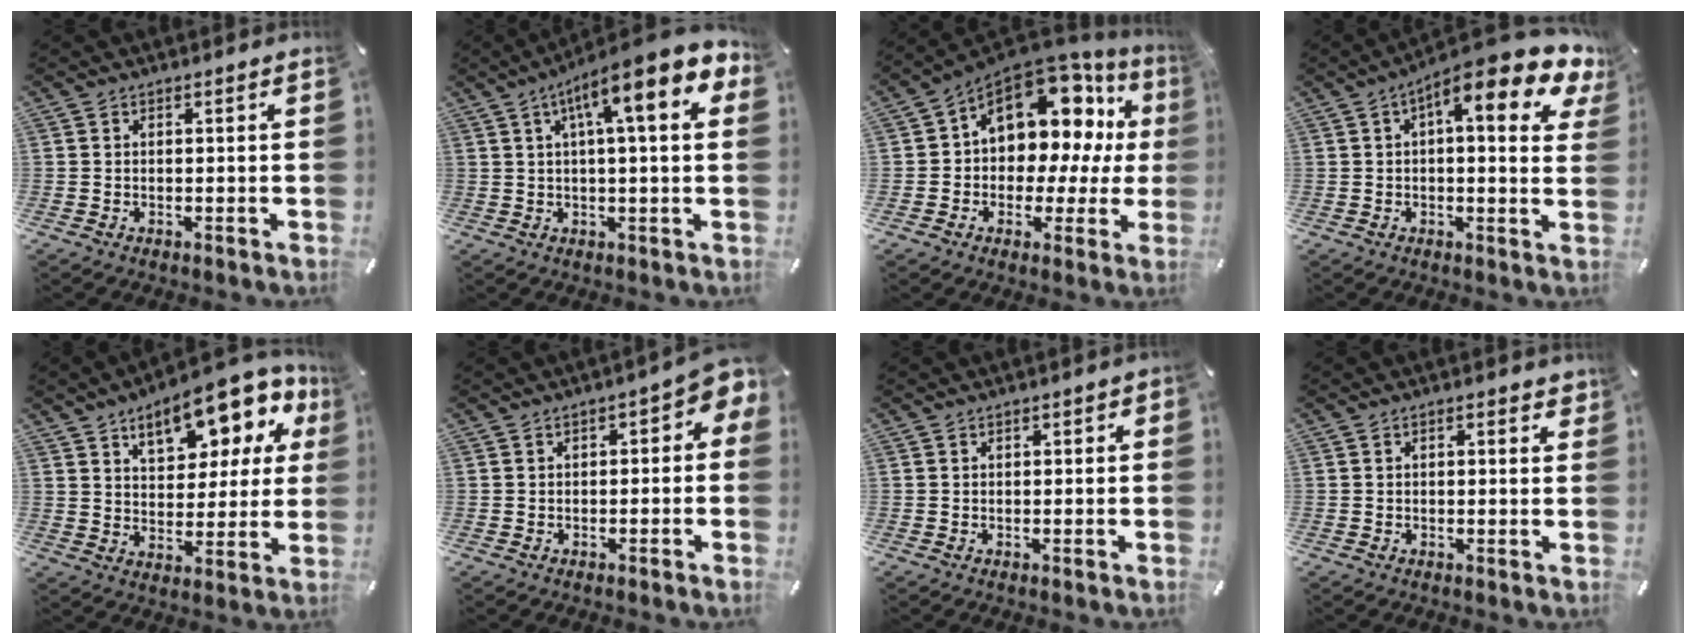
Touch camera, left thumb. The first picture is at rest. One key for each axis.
{"total": 14.5, "fx": 6.0, "fy": 2.6, "fz": 13.0, "tx": -0.215, "ty": -0.024, "tz": 0.091}
{"total": 14.7, "fx": 6.6, "fy": 10.0, "fz": 8.5, "tx": -0.115, "ty": -0.059, "tz": 0.114}
{"total": 12.9, "fx": 6.5, "fy": 3.9, "fz": 10.5, "tx": -0.145, "ty": -0.047, "tz": 0.102}
{"total": 16.5, "fx": 9.9, "fy": 8.5, "fz": 10.1, "tx": -0.149, "ty": -0.054, "tz": 0.167}
{"total": 4.1, "fx": 0.0, "fy": 2.4, "fz": 3.3, "tx": -0.049, "ty": 0.006, "tz": -0.006}
{"total": 0.7, "fx": -0.2, "fy": 0.5, "fz": 0.4, "tx": -0.006, "ty": 0.002, "tz": -0.004}
{"total": 1.5, "fx": 0.4, "fy": 0.8, "fz": 1.2, "tx": -0.016, "ty": 0.003, "tz": 0.003}